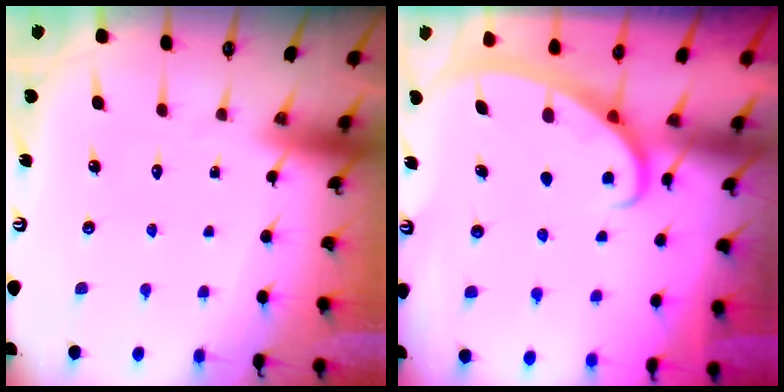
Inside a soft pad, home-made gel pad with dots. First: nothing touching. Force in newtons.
{"total": 2.9, "press": 2.9, "slide": 0.3}